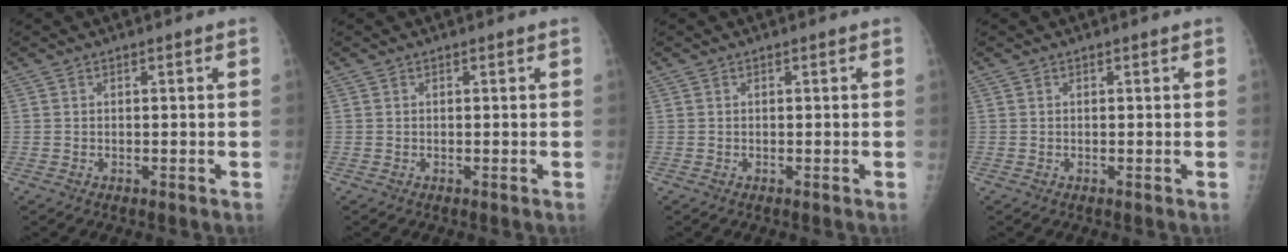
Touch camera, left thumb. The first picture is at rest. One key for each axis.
{"total": 0.0}
{"total": 0.0}
{"total": 0.0}